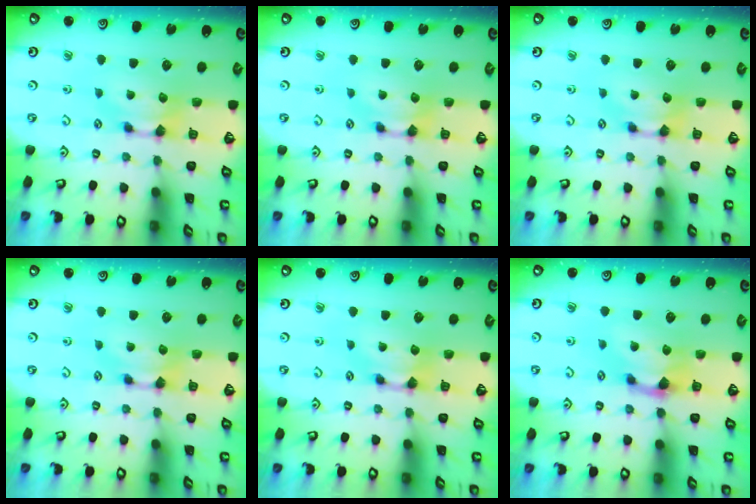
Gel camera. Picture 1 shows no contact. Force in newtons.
{"total": 0.0}
{"total": 0.0}
{"total": 0.0}
{"total": 0.6, "press": 0.0, "slide": 0.6}
{"total": 2.2, "press": 2.1, "slide": 0.9}